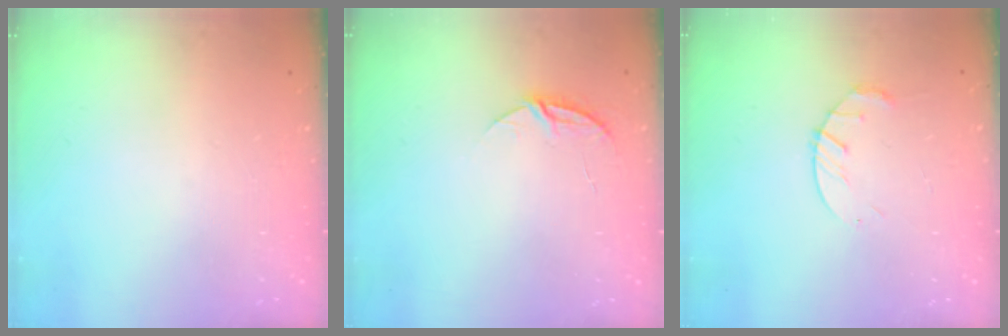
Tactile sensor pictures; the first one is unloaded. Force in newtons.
{"total": 5.6, "press": 5.5, "slide": 0.6}
{"total": 3.6, "press": 3.6, "slide": 0.6}